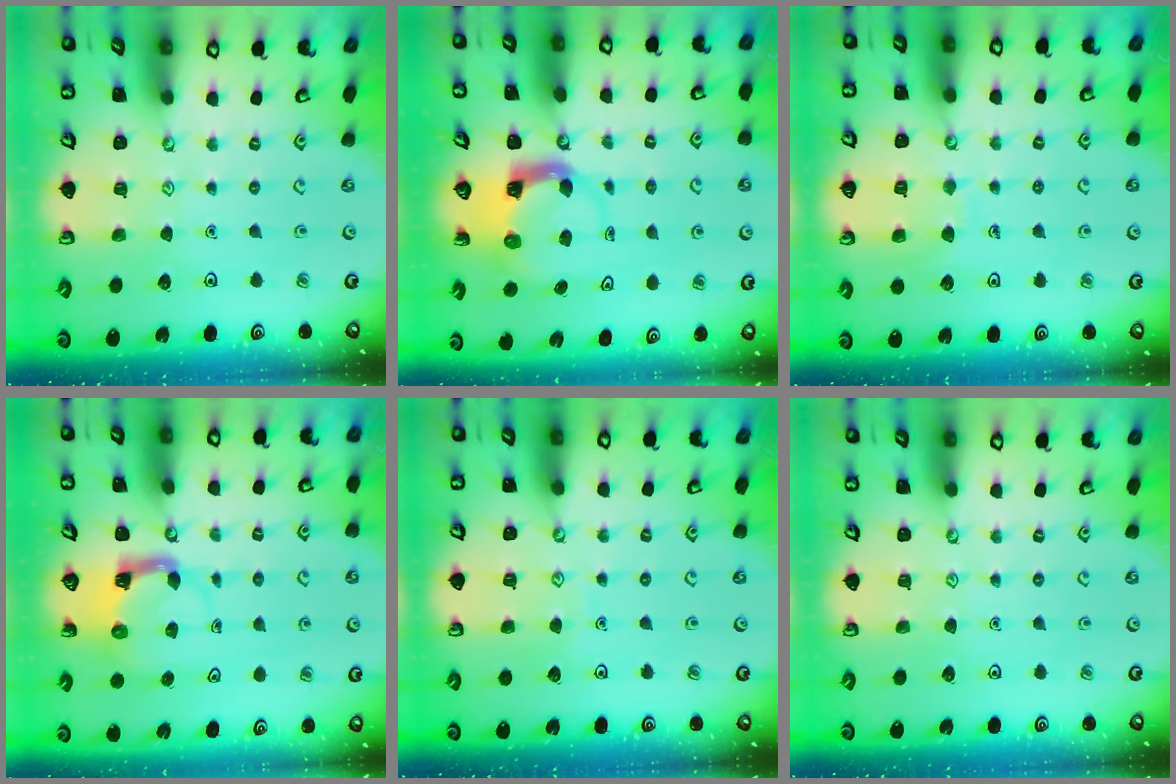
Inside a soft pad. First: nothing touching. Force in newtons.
{"total": 3.9, "press": 3.9, "slide": 0.6}
{"total": 6.0, "press": 6.0, "slide": 0.6}
{"total": 4.0, "press": 3.9, "slide": 0.7}
{"total": 3.4, "press": 3.4, "slide": 0.3}
{"total": 0.0}